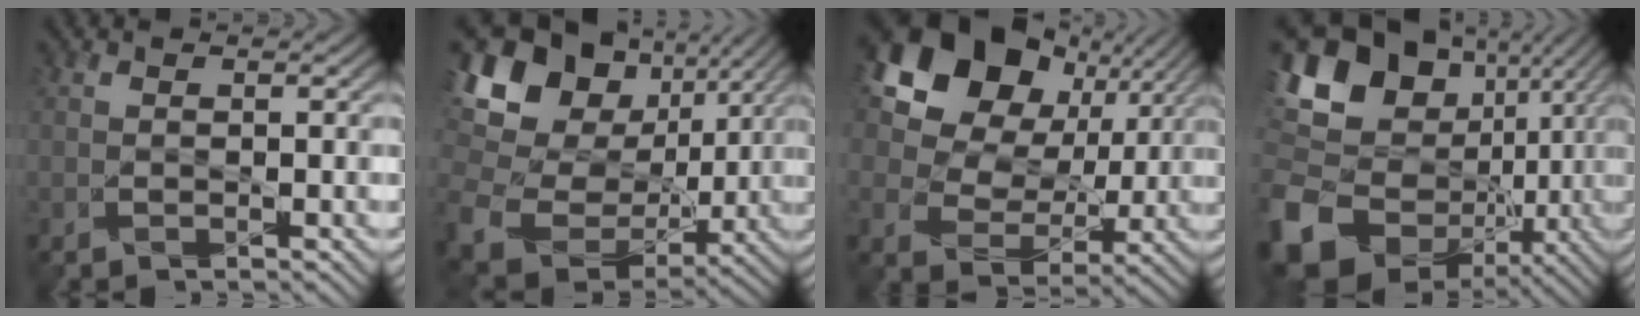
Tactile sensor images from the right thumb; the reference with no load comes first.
{"total": 17.8, "force": [3.7, 14.3, 10.0], "torque": [-0.259, 0.002, 0.088]}
{"total": 17.0, "force": [7.3, 12.4, 9.1], "torque": [-0.205, 0.037, 0.129]}
{"total": 19.9, "force": [-3.1, 16.3, 11.1], "torque": [-0.259, -0.056, -0.037]}